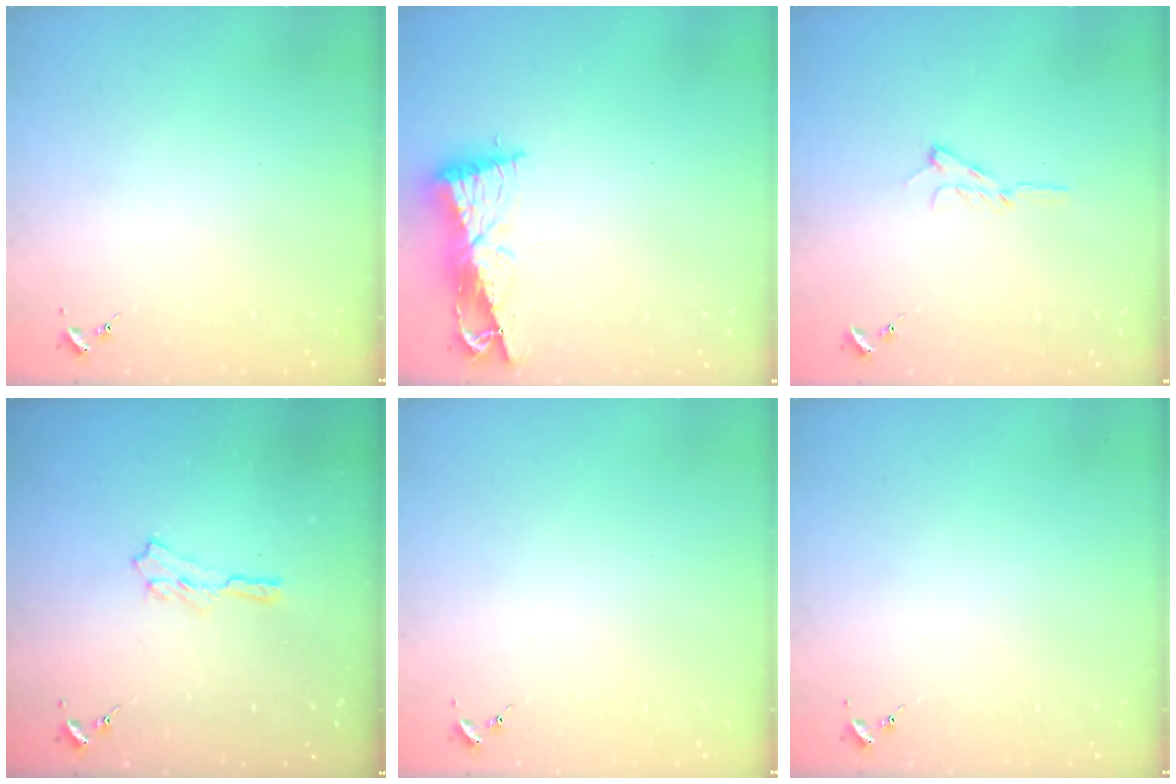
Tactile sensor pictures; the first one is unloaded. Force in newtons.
{"total": 9.3, "press": 9.3, "slide": 1.0}
{"total": 6.5, "press": 6.5, "slide": 0.8}
{"total": 5.5, "press": 5.5, "slide": 0.6}
{"total": 0.0}
{"total": 0.0}